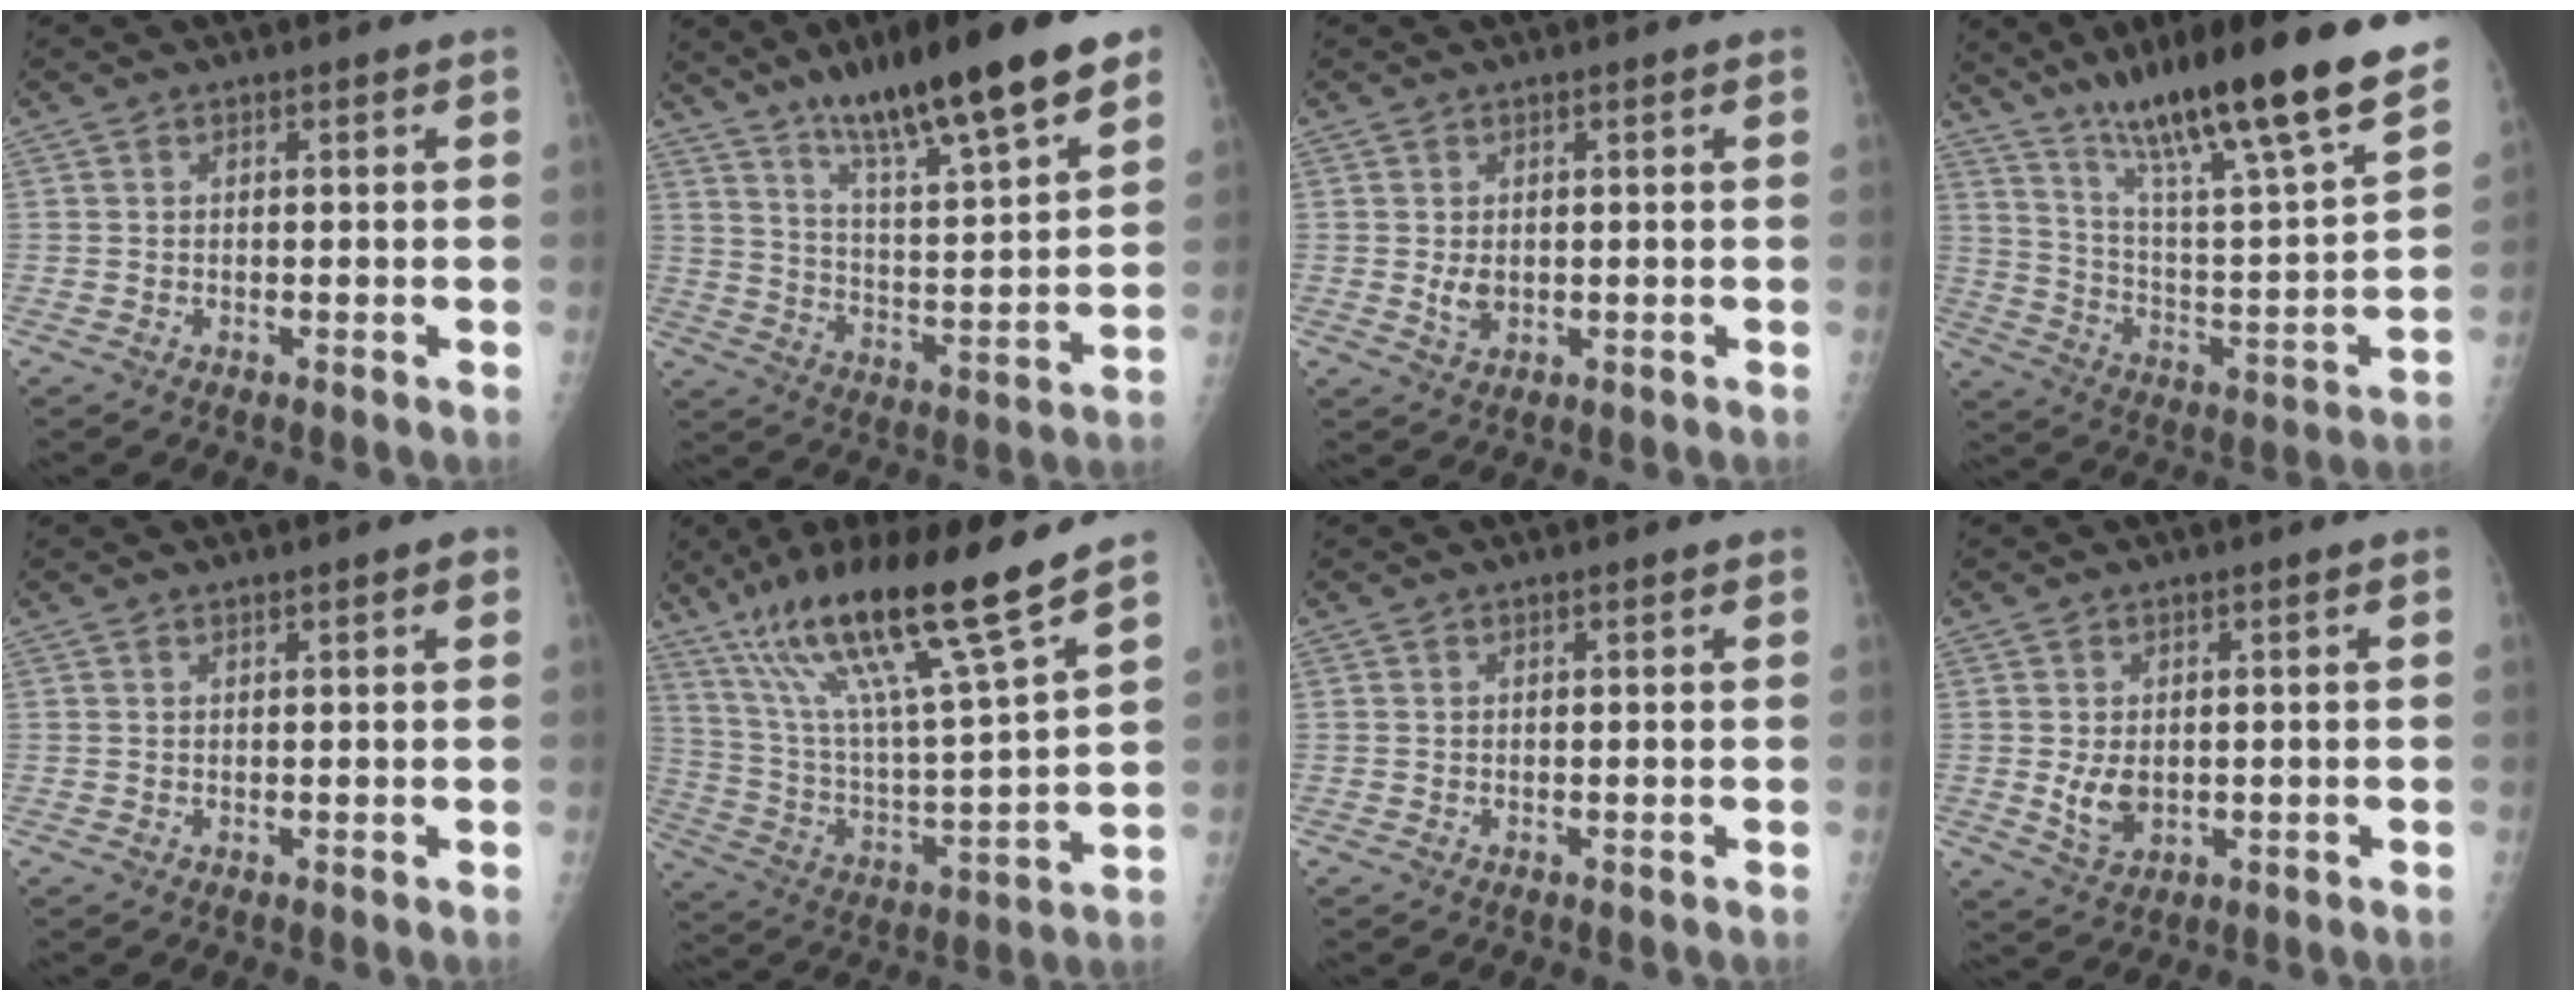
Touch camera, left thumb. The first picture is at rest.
{"total": 21.5, "force": [14.1, 3.5, 15.8], "torque": [-0.236, -0.057, 0.232]}
{"total": 2.4, "force": [0.2, 1.6, 1.8], "torque": [-0.027, -0.007, 0.011]}
{"total": 26.4, "force": [19.8, 2.6, 17.2], "torque": [-0.256, -0.082, 0.318]}
{"total": 1.7, "force": [1.0, 0.2, 1.3], "torque": [-0.018, -0.003, 0.014]}
{"total": 21.4, "force": [14.7, 0.9, 15.5], "torque": [-0.257, -0.062, 0.267]}
{"total": 0.7, "force": [0.5, 0.1, 0.5], "torque": [-0.006, 0.000, 0.006]}
{"total": 4.3, "force": [0.1, 2.9, 3.2], "torque": [-0.048, -0.010, 0.012]}